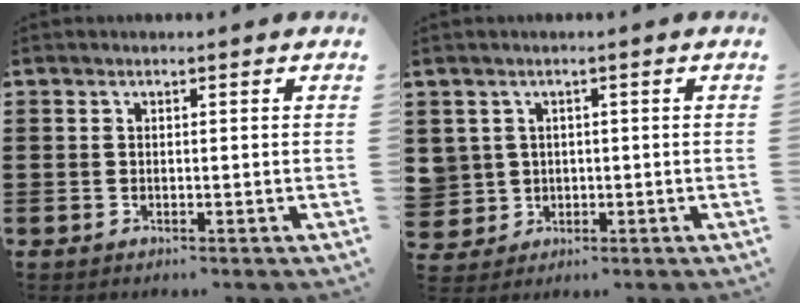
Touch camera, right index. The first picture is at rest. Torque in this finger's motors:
{"motor_torque": [1.16, 0.98, 0.15, 0.01]}